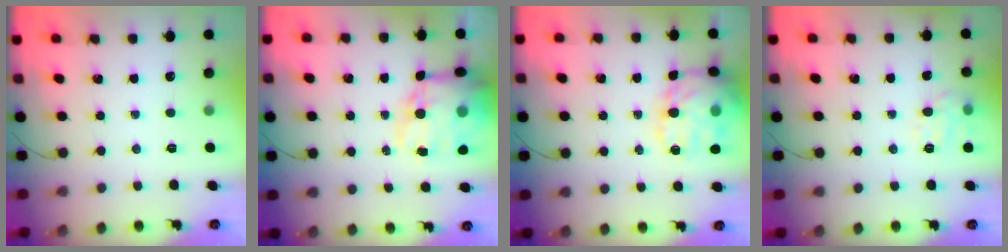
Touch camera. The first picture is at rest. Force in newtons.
{"total": 18.3, "press": 17.8, "slide": 4.2}
{"total": 19.2, "press": 19.0, "slide": 2.7}
{"total": 9.5, "press": 9.4, "slide": 0.9}